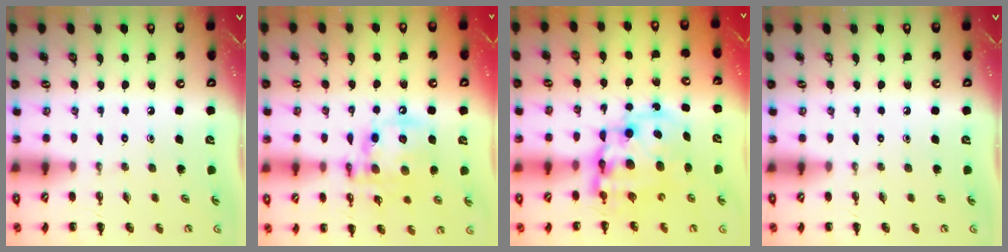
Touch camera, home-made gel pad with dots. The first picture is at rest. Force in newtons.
{"total": 14.2, "press": 13.9, "slide": 3.0}
{"total": 12.8, "press": 12.4, "slide": 3.1}
{"total": 0.0}